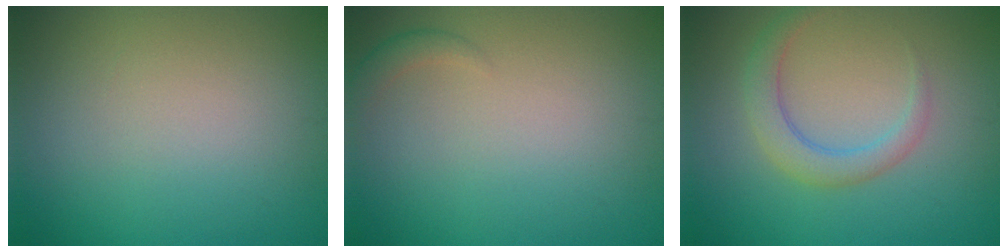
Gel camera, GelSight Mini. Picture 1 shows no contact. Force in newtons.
{"total": 1.1, "press": 1.1, "slide": 0.1}
{"total": 2.8, "press": 2.8, "slide": 0.1}